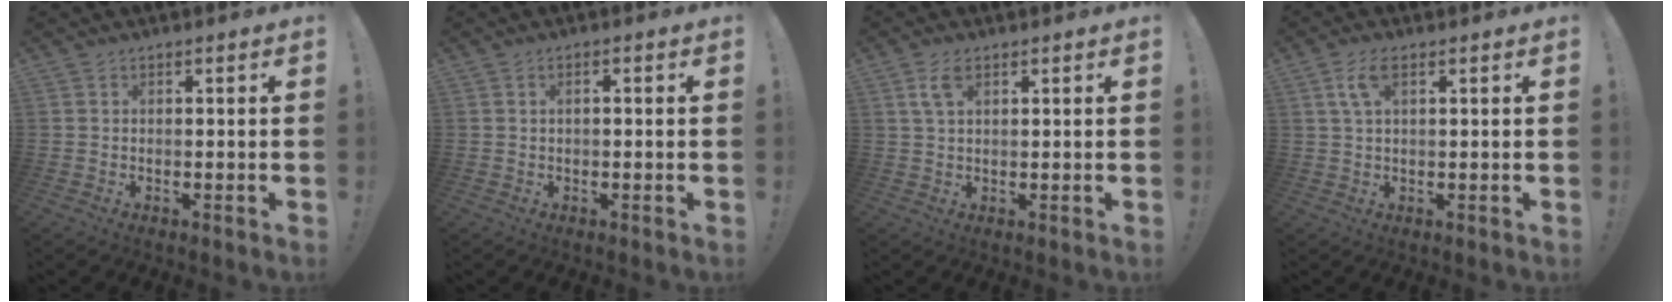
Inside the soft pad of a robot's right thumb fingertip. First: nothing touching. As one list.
[{"total": 1.2, "force": [-0.2, 0.2, 1.2], "torque": [-0.025, 0.003, -0.004]}, {"total": 4.5, "force": [2.2, 2.3, 3.2], "torque": [-0.054, -0.004, 0.039]}, {"total": 5.2, "force": [2.1, 2.3, 4.1], "torque": [-0.079, 0.004, 0.037]}]